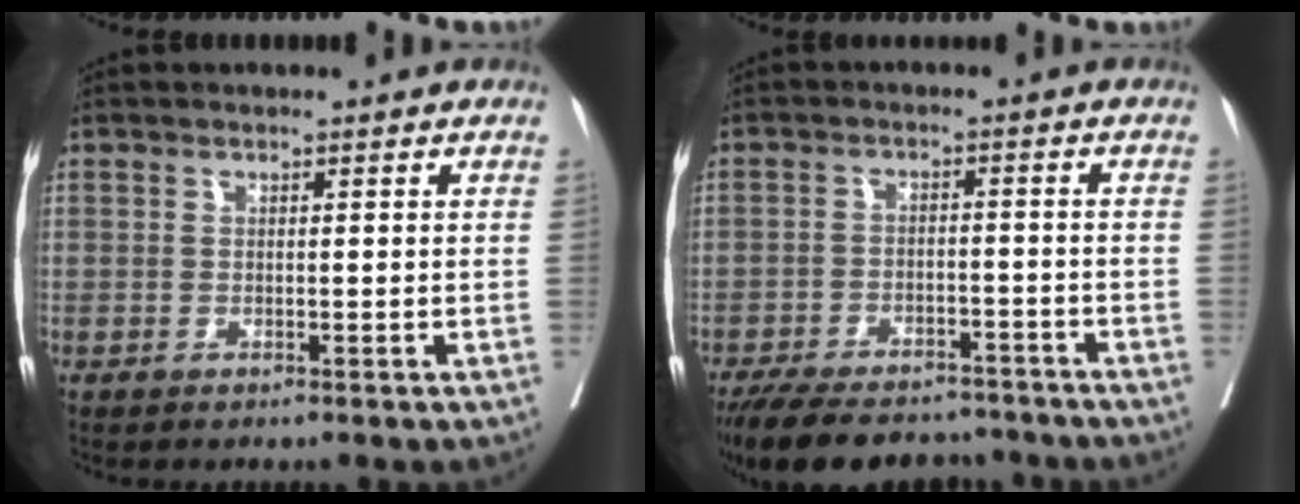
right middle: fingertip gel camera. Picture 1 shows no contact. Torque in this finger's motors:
{"motor_torque": [1.08, -1.06, 0.41, 0.06]}